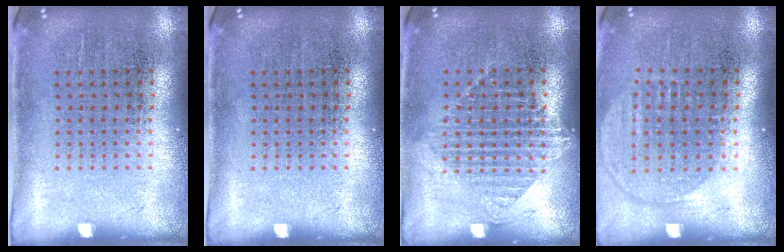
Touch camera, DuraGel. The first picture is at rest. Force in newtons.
{"total": 0.0}
{"total": 1.1, "press": 1.0, "slide": 0.5}
{"total": 1.5, "press": 1.3, "slide": 0.7}